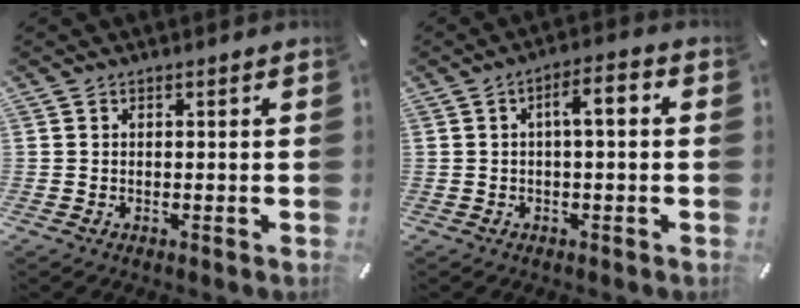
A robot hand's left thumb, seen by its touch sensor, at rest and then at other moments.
{"total": 5.4, "force": [0.2, 1.8, 5.1], "torque": [-0.081, 0.011, -0.004]}